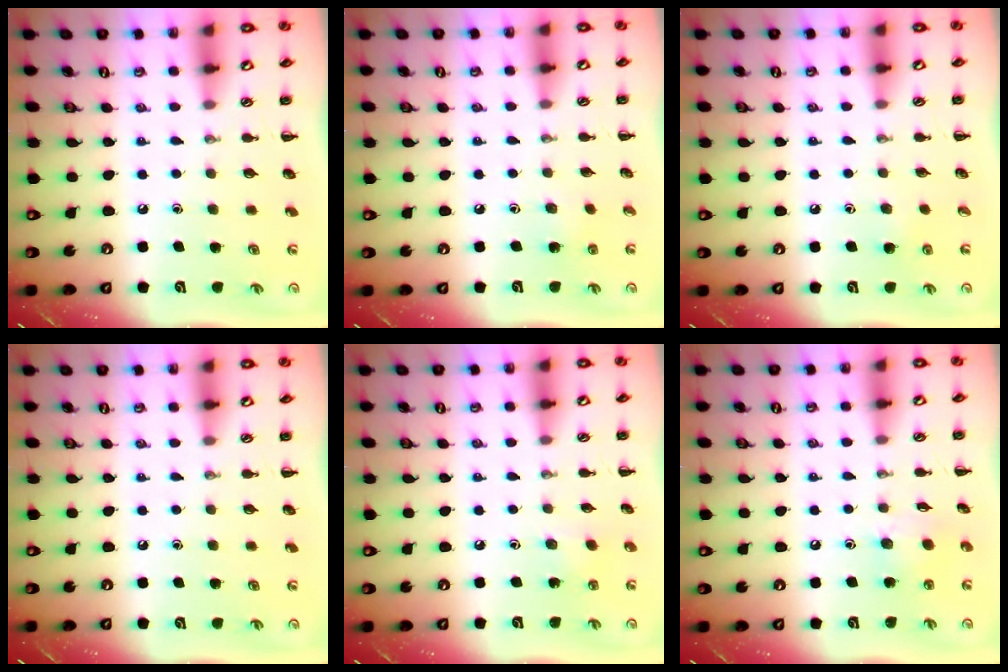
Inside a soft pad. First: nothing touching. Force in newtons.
{"total": 2.9, "press": 2.7, "slide": 1.0}
{"total": 2.4, "press": 2.3, "slide": 0.9}
{"total": 0.0}
{"total": 2.7, "press": 2.6, "slide": 0.8}
{"total": 5.6, "press": 5.6, "slide": 0.7}